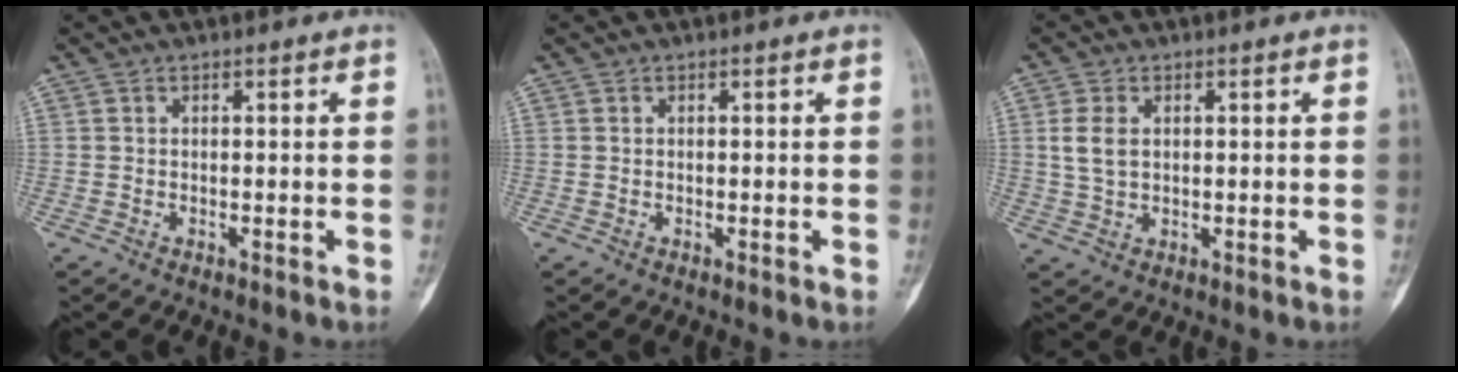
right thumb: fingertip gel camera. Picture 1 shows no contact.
{"total": 0.0}
{"total": 4.4, "force": [0.9, 2.8, 3.3], "torque": [-0.069, 0.001, 0.019]}